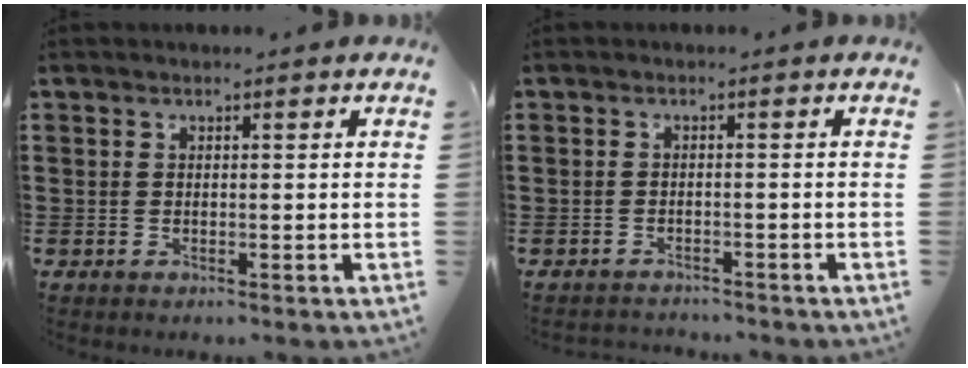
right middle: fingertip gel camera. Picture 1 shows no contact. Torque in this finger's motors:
{"motor_torque": [-0.63, 0.61, -0.43, -0.21]}